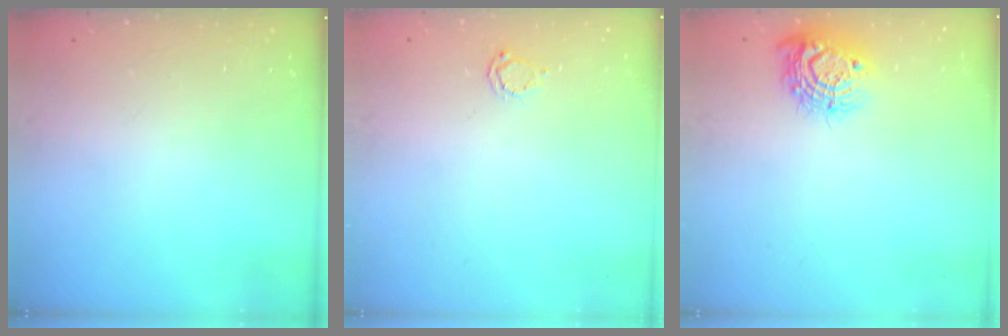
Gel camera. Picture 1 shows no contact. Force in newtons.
{"total": 2.7, "press": 2.7, "slide": 0.4}
{"total": 12.3, "press": 12.3, "slide": 0.9}